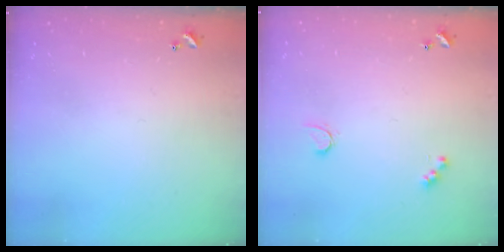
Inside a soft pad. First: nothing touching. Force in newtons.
{"total": 2.7, "press": 2.7, "slide": 0.5}